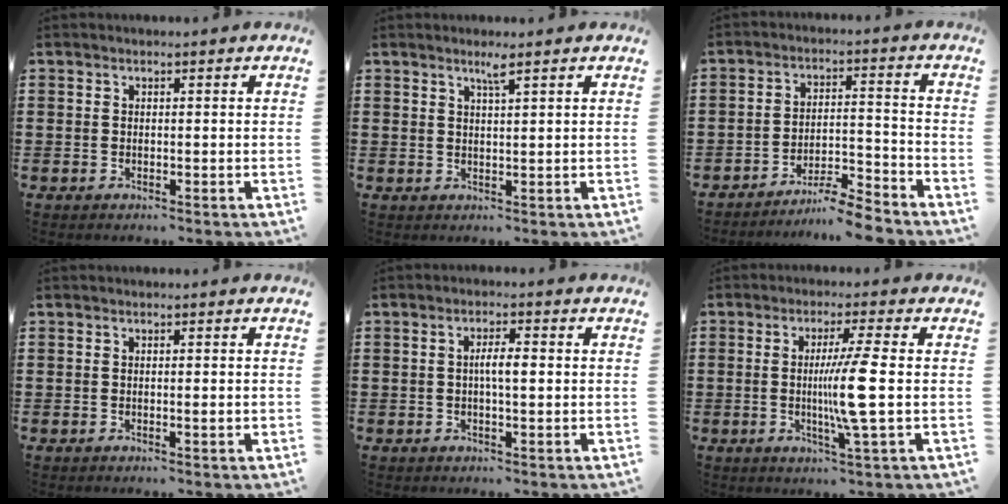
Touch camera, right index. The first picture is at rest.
{"total": 2.1, "force": [1.5, -0.1, 1.4], "torque": [-0.029, -0.002, 0.026]}
{"total": 6.2, "force": [-6.0, 0.0, 1.8], "torque": [-0.030, 0.003, -0.115]}
{"total": 1.2, "force": [-0.1, 0.0, 1.1], "torque": [-0.019, -0.003, -0.002]}
{"total": 3.2, "force": [-0.1, 0.7, 3.1], "torque": [-0.055, 0.001, -0.004]}
{"total": 8.5, "force": [-0.5, -0.9, 8.4], "torque": [-0.156, -0.016, -0.017]}